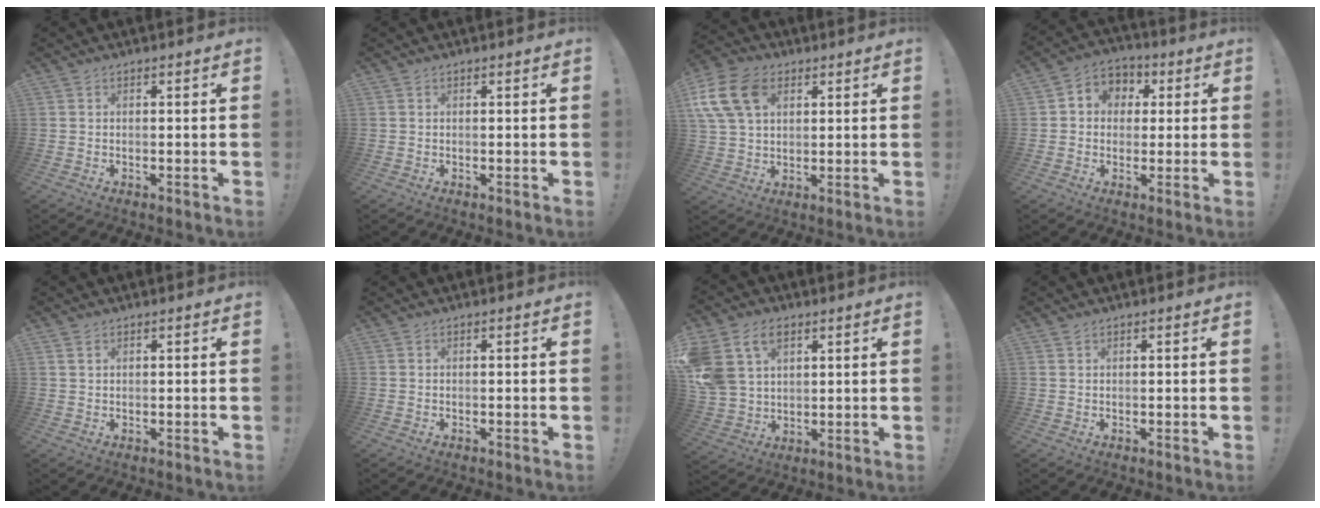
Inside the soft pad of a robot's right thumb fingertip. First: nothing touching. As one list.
[{"total": 0.0}, {"total": 14.8, "force": [5.6, 10.3, 9.0], "torque": [-0.193, -0.014, 0.111]}, {"total": 6.4, "force": [0.0, 6.1, 2.0], "torque": [-0.030, 0.006, 0.004]}, {"total": 1.7, "force": [1.0, 0.9, 1.0], "torque": [-0.015, 0.000, 0.018]}, {"total": 0.0}, {"total": 13.7, "force": [6.8, 9.4, 7.2], "torque": [-0.139, -0.026, 0.134]}, {"total": 1.0, "force": [0.8, 0.4, 0.5], "torque": [-0.012, 0.000, 0.015]}]